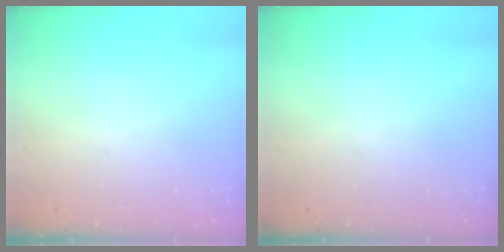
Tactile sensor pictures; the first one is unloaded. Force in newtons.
{"total": 0.0}